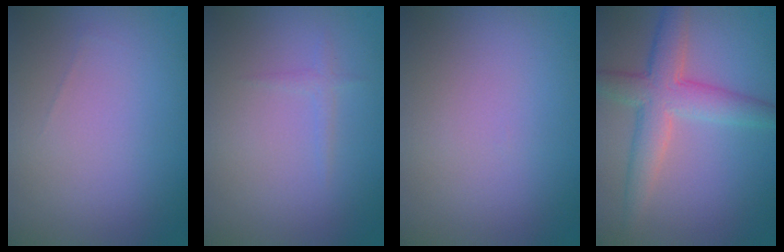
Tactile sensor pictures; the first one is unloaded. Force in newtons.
{"total": 0.7, "press": 0.7, "slide": 0.0}
{"total": 0.0}
{"total": 5.0, "press": 5.0, "slide": 0.3}